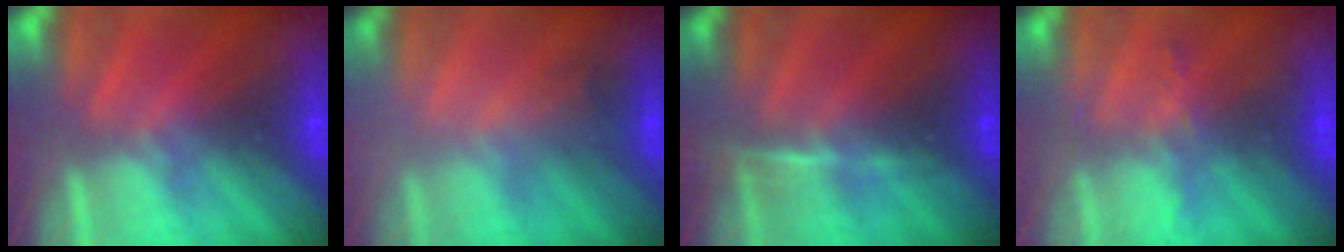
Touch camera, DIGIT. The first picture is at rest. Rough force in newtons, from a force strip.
{"total": 2.1}
{"total": 2.8}
{"total": 2.3}